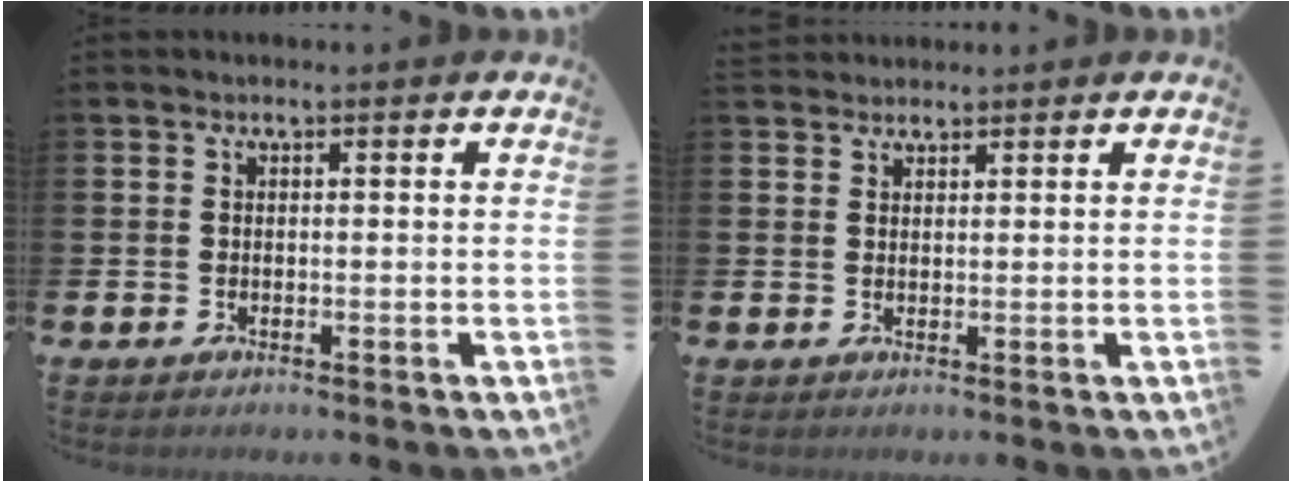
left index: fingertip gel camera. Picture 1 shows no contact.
{"total": 1.9, "force": [1.8, 0.6, 0.0], "torque": [-0.003, -0.003, 0.035]}